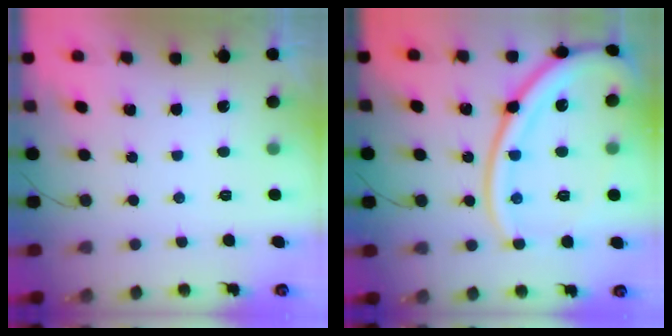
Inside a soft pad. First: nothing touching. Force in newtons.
{"total": 21.4, "press": 21.2, "slide": 2.7}